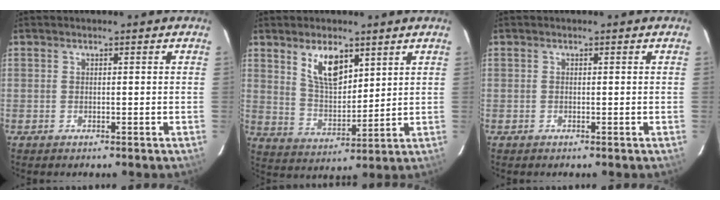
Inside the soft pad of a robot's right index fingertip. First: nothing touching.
{"total": 9.1, "force": [5.1, 4.2, 6.3], "torque": [-0.110, 0.002, 0.106]}
{"total": 0.0}